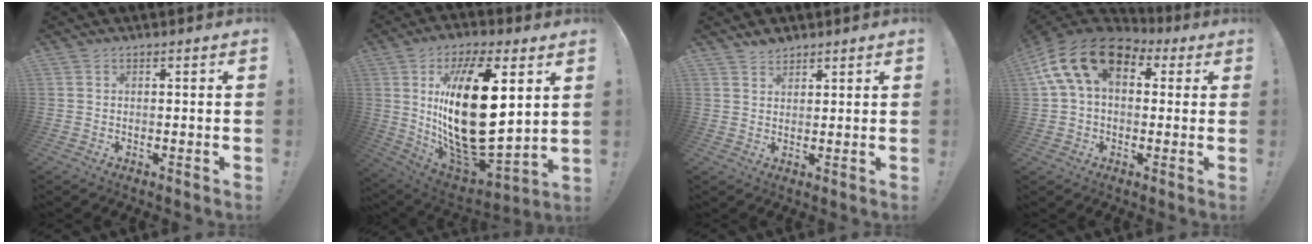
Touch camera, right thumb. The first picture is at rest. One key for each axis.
{"total": 28.3, "fx": 5.8, "fy": 12.8, "fz": 24.6, "tx": -0.453, "ty": -0.042, "tz": 0.103}
{"total": 2.9, "fx": 2.6, "fy": 1.2, "fz": 0.2, "tx": 0.001, "ty": -0.017, "tz": 0.048}
{"total": 17.1, "fx": 6.2, "fy": 10.5, "fz": 12.0, "tx": -0.228, "ty": -0.007, "tz": 0.112}